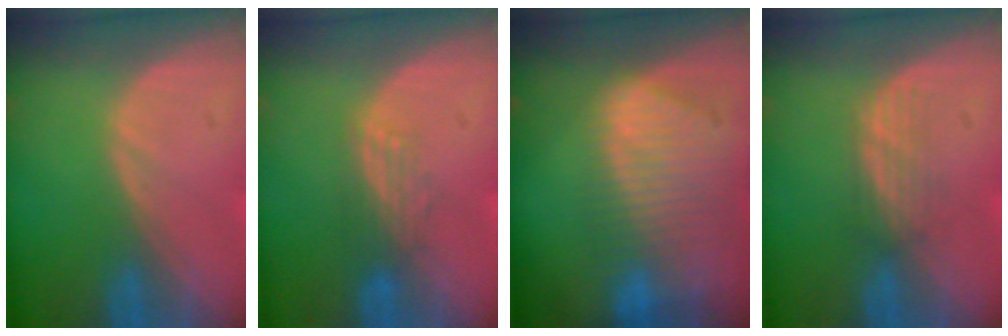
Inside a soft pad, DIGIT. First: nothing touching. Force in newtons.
{"total": 2.8, "press": 2.4, "slide": 1.4}
{"total": 9.4, "press": 8.2, "slide": 4.7}
{"total": 2.9, "press": 2.6, "slide": 1.2}